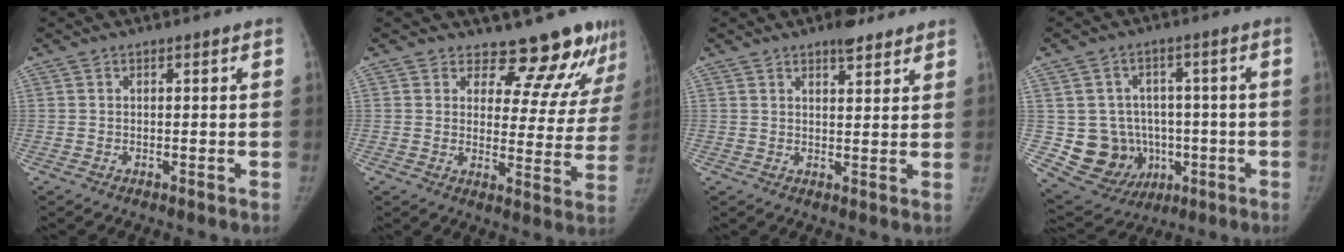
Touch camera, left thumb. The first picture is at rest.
{"total": 13.3, "force": [11.9, 4.8, 3.5], "torque": [0.006, -0.096, 0.134]}
{"total": 4.6, "force": [3.5, 1.9, 2.3], "torque": [-0.018, -0.020, 0.051]}
{"total": 12.9, "force": [-1.6, 11.7, 5.1], "torque": [-0.060, 0.016, 0.001]}